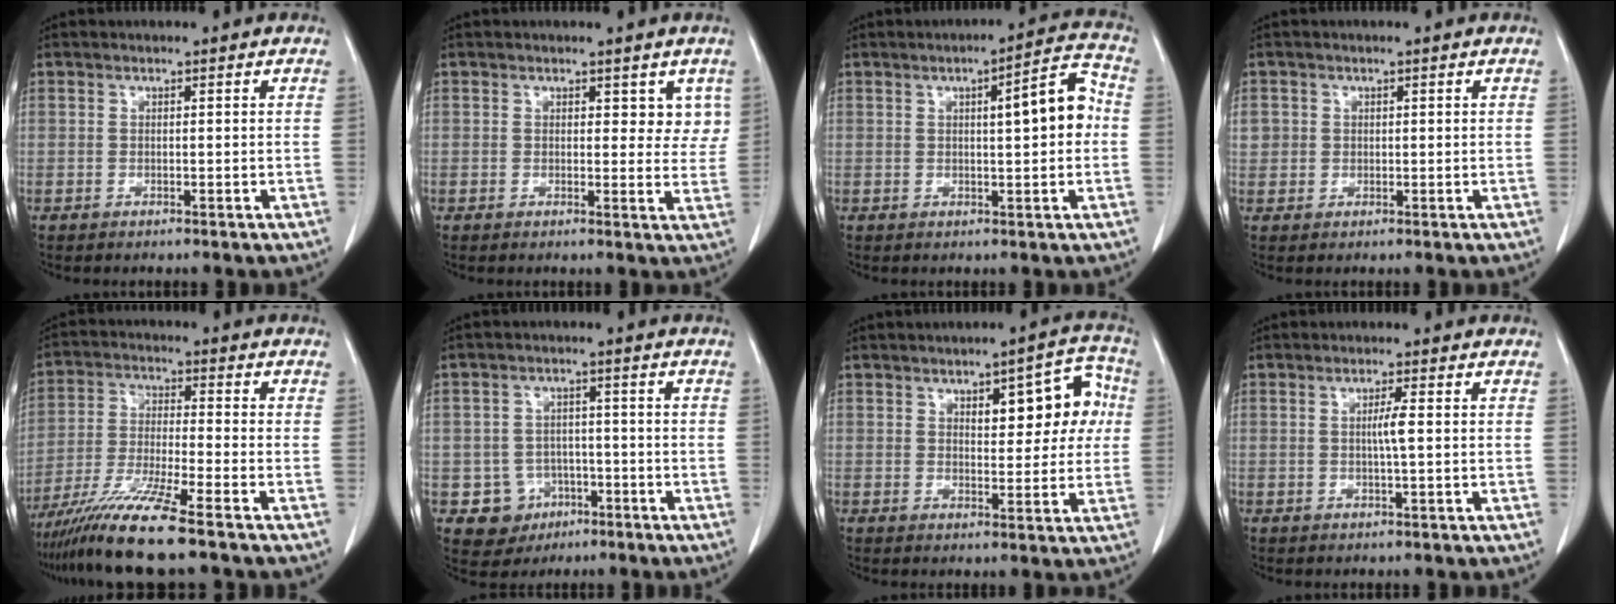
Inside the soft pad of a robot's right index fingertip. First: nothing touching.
{"total": 3.6, "force": [2.0, 2.1, 2.1], "torque": [-0.004, -0.004, 0.020]}
{"total": 7.5, "force": [0.6, 1.4, 7.4], "torque": [-0.100, 0.021, 0.006]}
{"total": 2.5, "force": [0.6, 2.4, 0.5], "torque": [-0.005, 0.006, 0.014]}
{"total": 10.8, "force": [-8.3, -1.1, 6.9], "torque": [-0.134, -0.034, -0.153]}
{"total": 6.6, "force": [-2.5, 6.0, 0.9], "torque": [-0.012, 0.012, -0.030]}
{"total": 8.9, "force": [2.3, 3.7, 7.8], "torque": [-0.084, 0.029, 0.029]}
{"total": 2.3, "force": [0.0, -0.2, 2.3], "torque": [-0.044, -0.001, 0.000]}